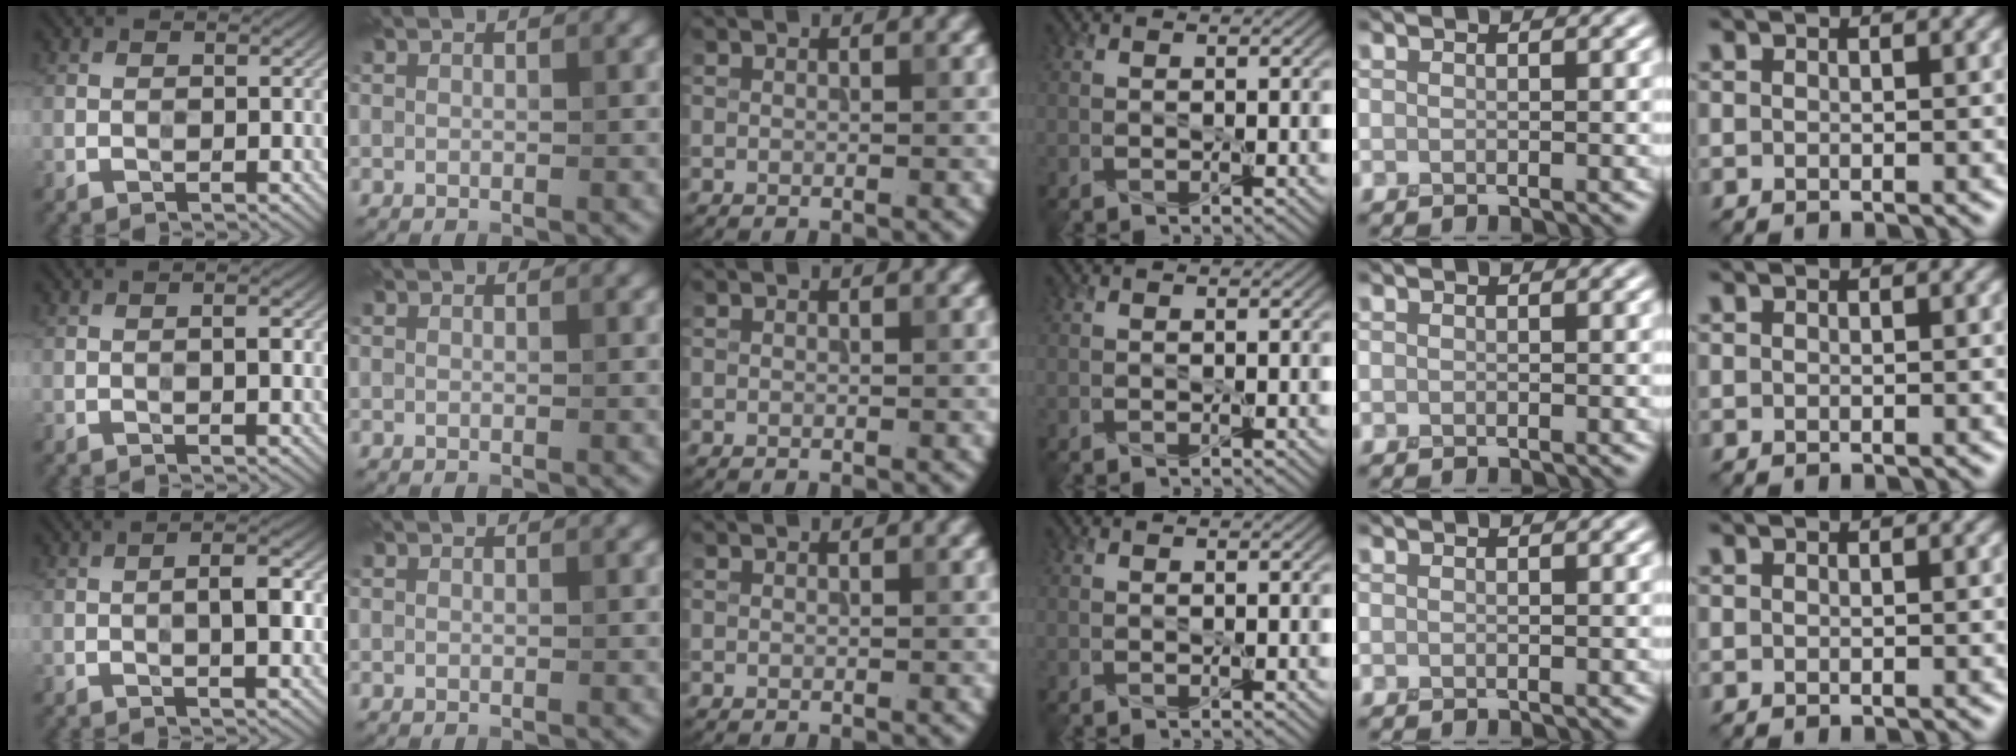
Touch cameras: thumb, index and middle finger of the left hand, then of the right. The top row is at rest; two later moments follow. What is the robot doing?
{"motion": "peel", "object": "bandage"}